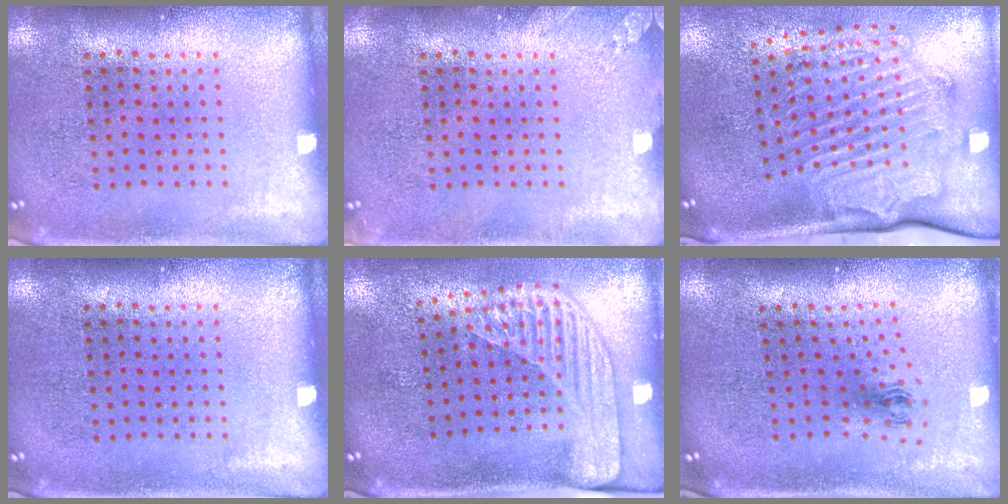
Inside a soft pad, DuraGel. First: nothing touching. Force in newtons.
{"total": 1.0, "press": 1.0, "slide": 0.1}
{"total": 2.4, "press": 2.2, "slide": 0.9}
{"total": 0.0}
{"total": 2.3, "press": 1.7, "slide": 1.5}
{"total": 1.0, "press": 0.4, "slide": 0.9}